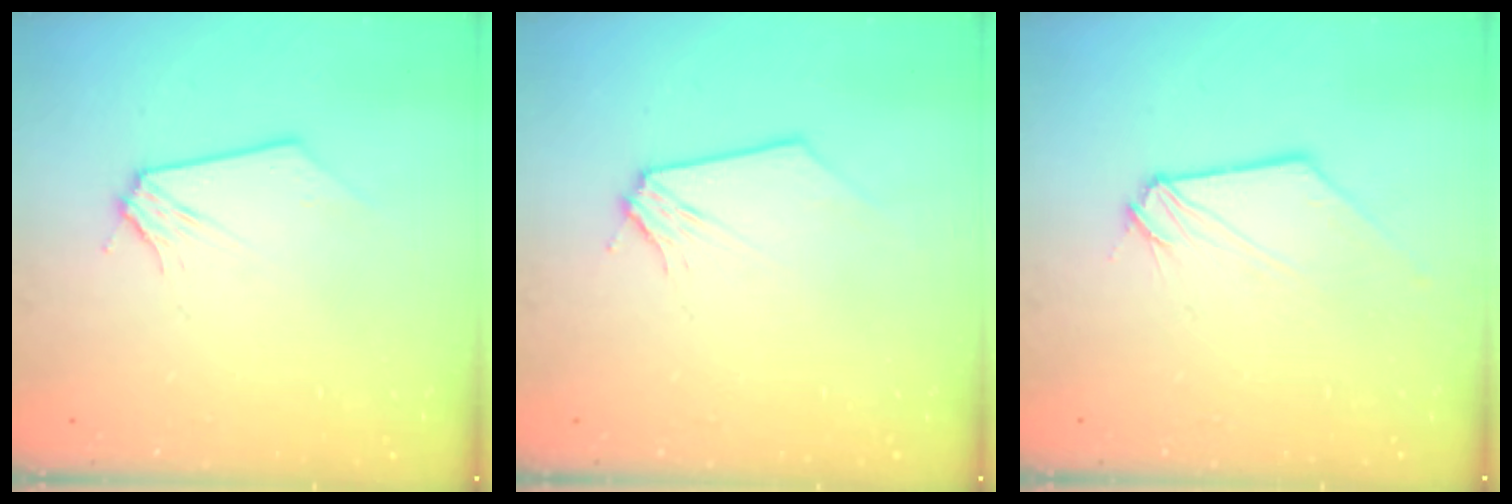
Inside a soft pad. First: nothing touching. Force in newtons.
{"total": 0.0}
{"total": 0.8, "press": 0.8, "slide": 0.1}